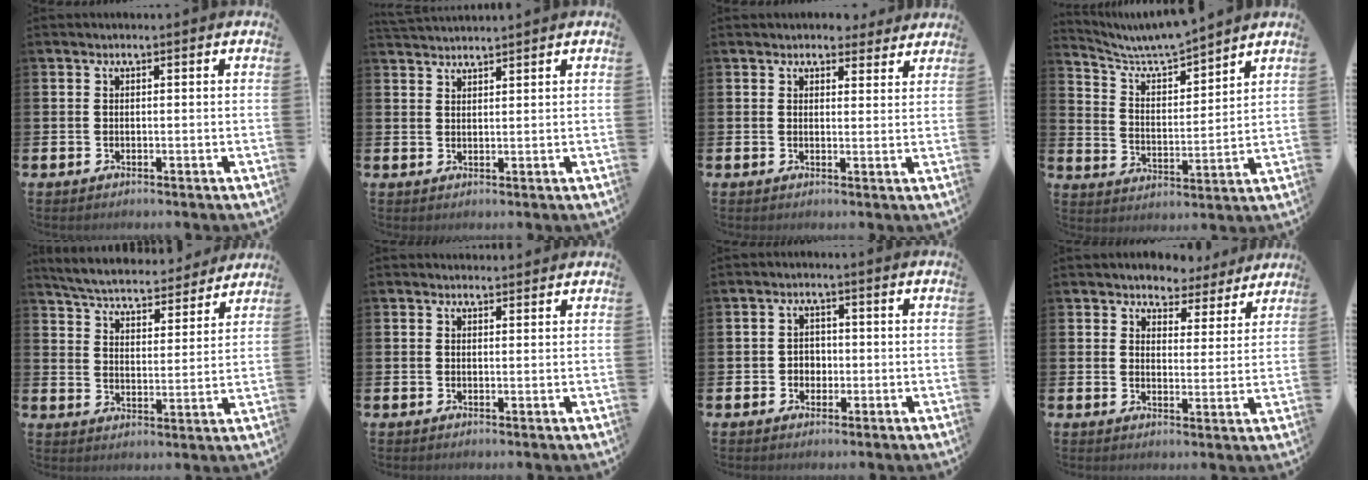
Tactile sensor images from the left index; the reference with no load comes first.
{"total": 2.2, "force": [2.2, 0.0, -0.1], "torque": [-0.003, -0.011, 0.041]}
{"total": 3.1, "force": [2.9, 1.1, 0.0], "torque": [0.003, -0.011, 0.051]}
{"total": 6.9, "force": [6.6, 0.6, 1.7], "torque": [-0.067, -0.048, 0.116]}
{"total": 5.6, "force": [5.5, 0.8, 0.9], "torque": [-0.049, -0.042, 0.094]}
{"total": 1.3, "force": [1.3, 0.3, 0.0], "torque": [0.008, -0.003, 0.022]}
{"total": 2.2, "force": [-0.3, 2.0, 0.7], "torque": [-0.010, 0.006, -0.013]}
{"total": 4.4, "force": [4.0, 1.7, -0.1], "torque": [-0.012, -0.034, 0.067]}